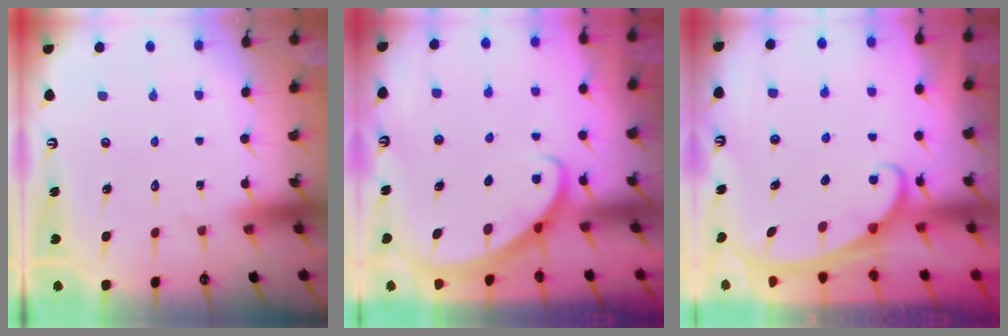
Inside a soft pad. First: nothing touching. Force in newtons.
{"total": 2.7, "press": 2.7, "slide": 0.2}
{"total": 2.3, "press": 2.3, "slide": 0.3}